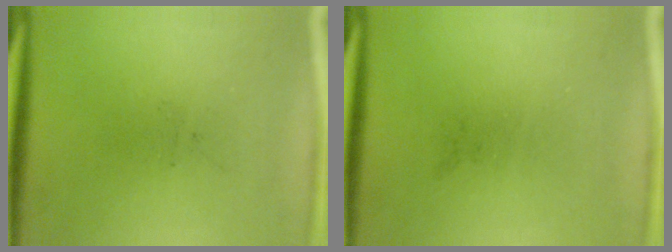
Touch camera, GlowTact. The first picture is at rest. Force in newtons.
{"total": 0.0}